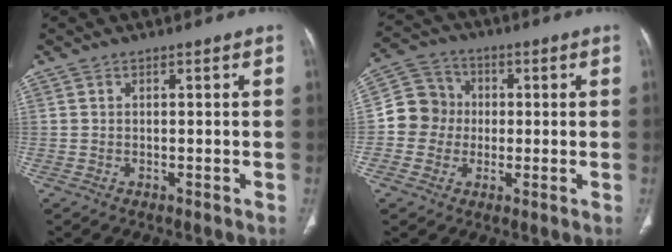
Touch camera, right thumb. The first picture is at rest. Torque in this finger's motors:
{"motor_torque": [1.06, 0.98, 0.42, -0.66, -0.10]}